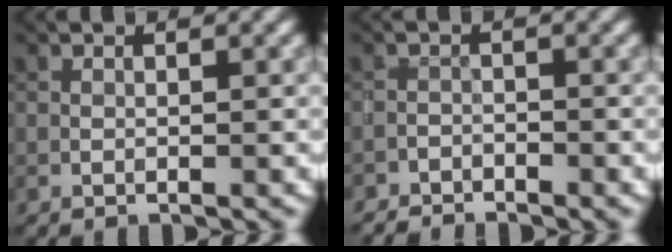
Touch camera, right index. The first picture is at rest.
{"total": 2.7, "force": [-2.6, 0.9, 0.3], "torque": [-0.003, 0.001, -0.045]}